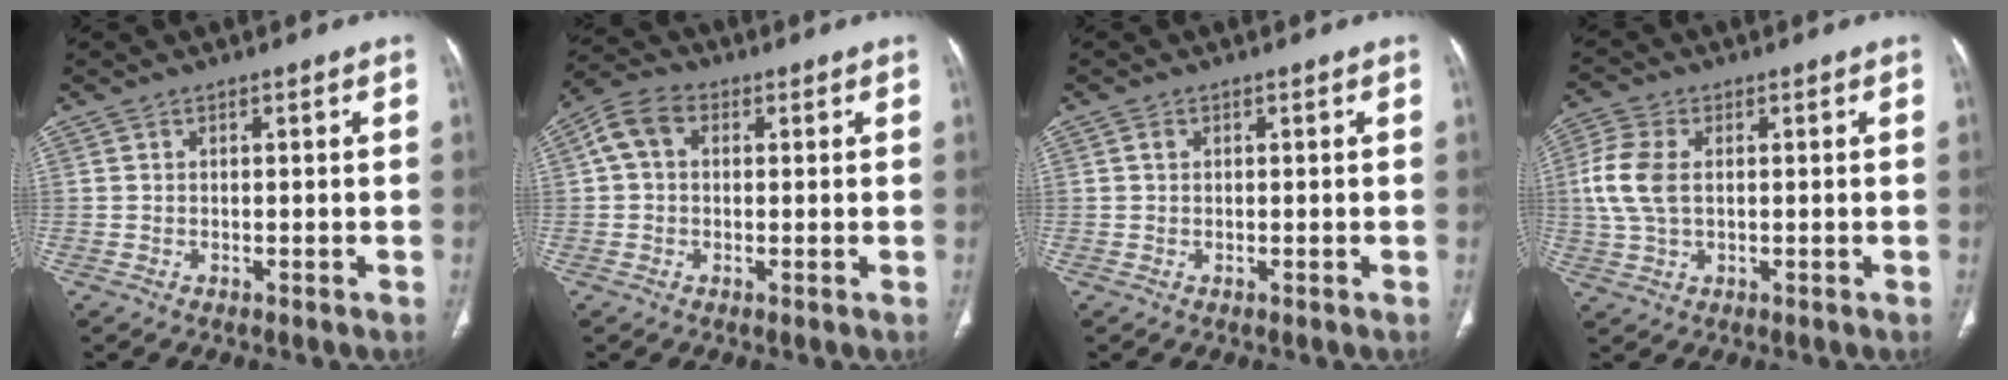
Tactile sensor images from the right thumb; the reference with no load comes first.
{"total": 6.2, "force": [1.2, 4.5, 4.0], "torque": [-0.076, 0.022, 0.015]}
{"total": 0.8, "force": [0.2, 0.6, 0.5], "torque": [-0.008, 0.002, 0.004]}
{"total": 7.7, "force": [0.7, 4.7, 6.1], "torque": [-0.151, 0.011, 0.014]}